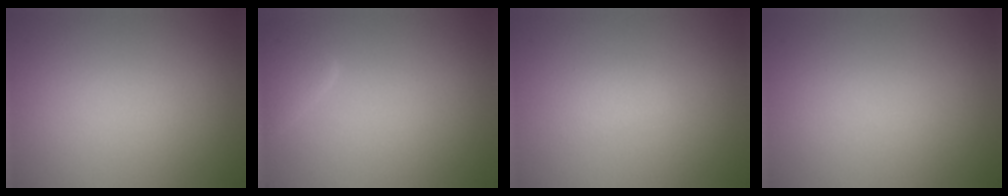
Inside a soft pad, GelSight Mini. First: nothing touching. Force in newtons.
{"total": 1.7, "press": 1.7, "slide": 0.2}
{"total": 0.9, "press": 0.9, "slide": 0.0}
{"total": 0.0}